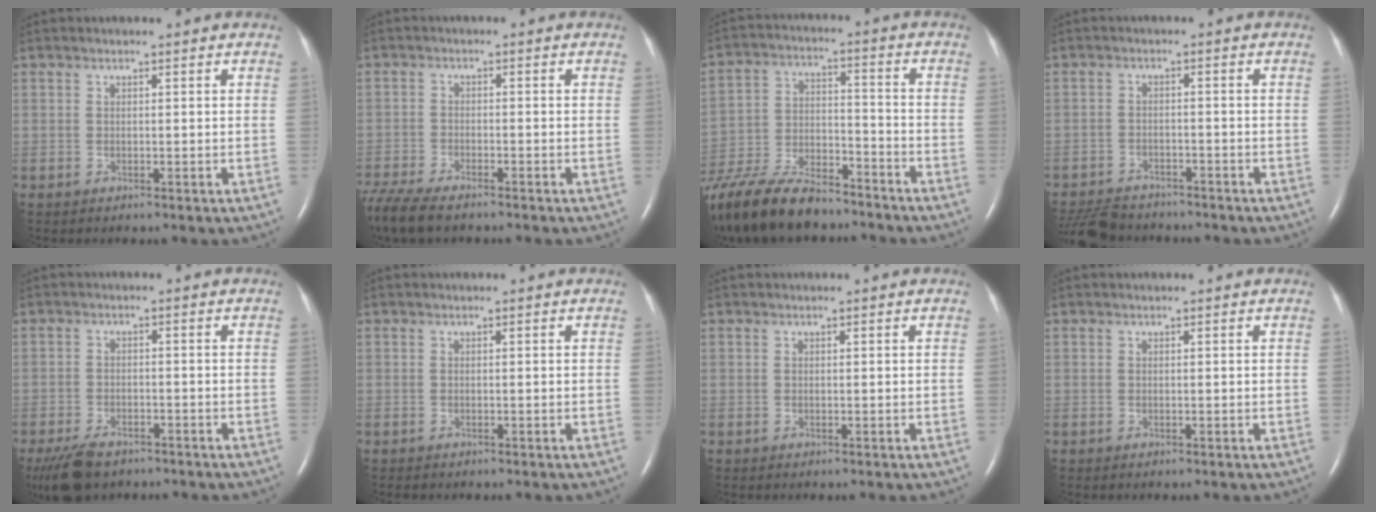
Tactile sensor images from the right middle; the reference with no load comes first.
{"total": 10.3, "force": [-8.4, 2.5, 5.5], "torque": [-0.110, -0.021, -0.143]}
{"total": 20.5, "force": [-17.0, 5.4, 10.1], "torque": [-0.233, -0.033, -0.299]}
{"total": 8.7, "force": [-8.0, 2.5, 2.3], "torque": [-0.045, -0.007, -0.124]}
{"total": 7.9, "force": [-5.9, 3.7, 3.8], "torque": [-0.077, -0.009, -0.096]}
{"total": 0.0}
{"total": 0.0}
{"total": 0.0}